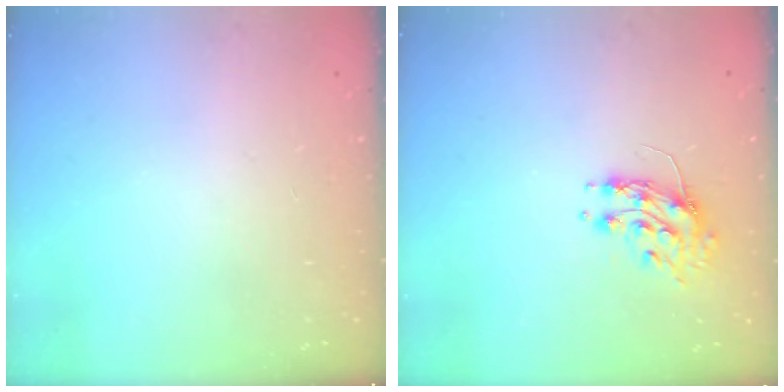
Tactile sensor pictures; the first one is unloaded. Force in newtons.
{"total": 7.9, "press": 7.9, "slide": 0.1}